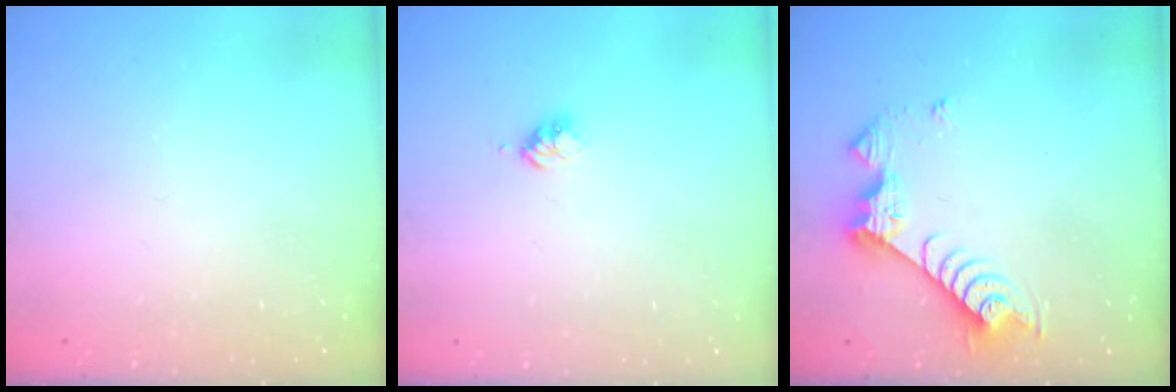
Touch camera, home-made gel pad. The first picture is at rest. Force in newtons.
{"total": 3.0, "press": 2.9, "slide": 0.4}
{"total": 9.6, "press": 9.6, "slide": 0.7}